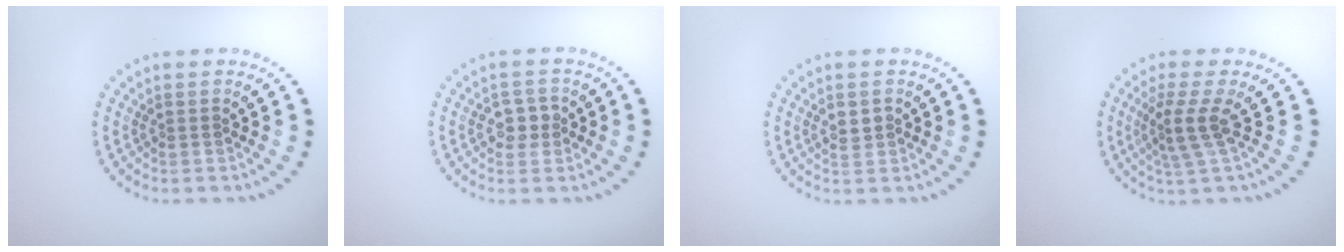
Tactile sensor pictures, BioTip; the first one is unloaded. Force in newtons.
{"total": 2.1, "press": 2.1, "slide": 0.4}
{"total": 1.3, "press": 1.3, "slide": 0.2}
{"total": 2.9, "press": 2.0, "slide": 2.1}